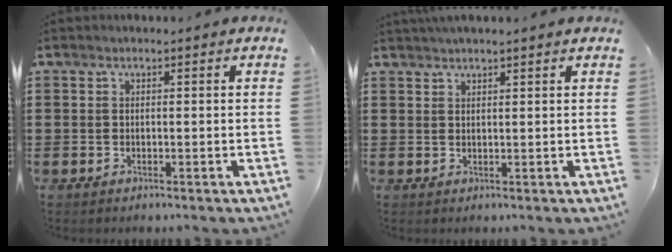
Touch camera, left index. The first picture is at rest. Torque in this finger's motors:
{"motor_torque": [-0.08, 0.00, 0.12, 0.21]}